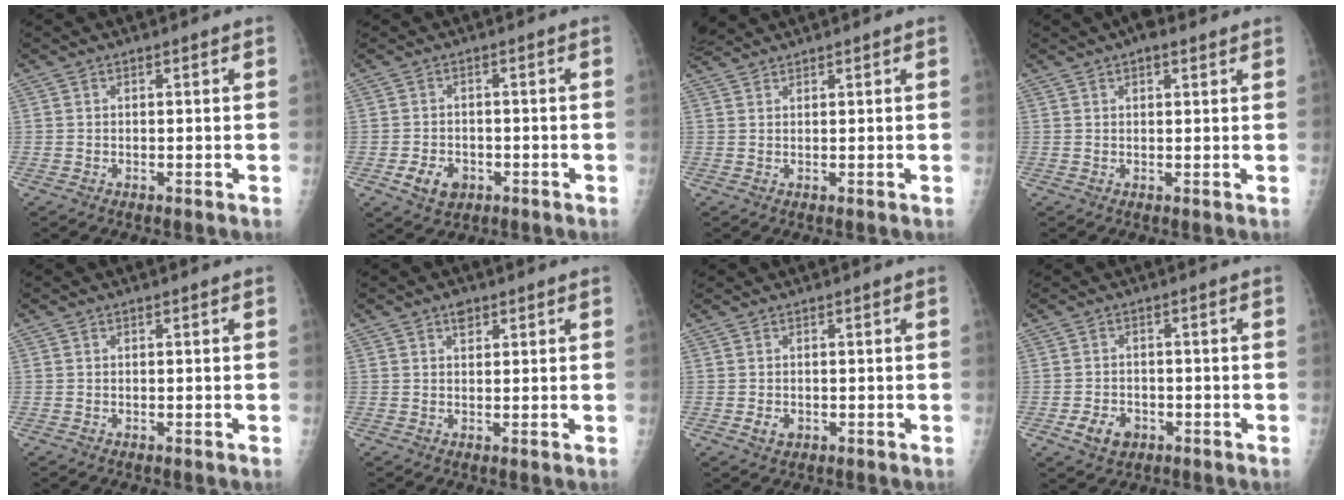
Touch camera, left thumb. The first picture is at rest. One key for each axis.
{"total": 4.6, "fx": -1.7, "fy": 3.6, "fz": 2.2, "tx": -0.022, "ty": 0.005, "tz": -0.020}
{"total": 2.9, "fx": 2.8, "fy": 0.2, "fz": 0.4, "tx": -0.012, "ty": 0.015, "tz": 0.062}
{"total": 3.0, "fx": 1.9, "fy": 1.3, "fz": 1.9, "tx": -0.015, "ty": 0.000, "tz": 0.024}
{"total": 0.0}
{"total": 2.1, "fx": 1.3, "fy": 1.3, "fz": 1.0, "tx": -0.003, "ty": -0.005, "tz": 0.018}
{"total": 1.6, "fx": -0.2, "fy": 1.4, "fz": 0.8, "tx": -0.010, "ty": 0.000, "tz": 0.003}
{"total": 4.2, "fx": -1.8, "fy": 3.2, "fz": 1.9, "tx": -0.017, "ty": 0.005, "tz": -0.023}